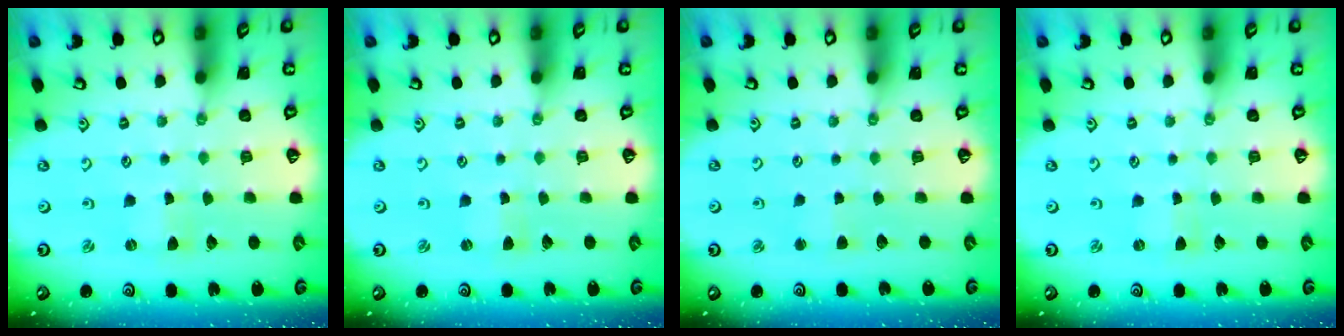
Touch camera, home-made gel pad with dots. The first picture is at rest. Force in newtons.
{"total": 0.0}
{"total": 2.5, "press": 2.5, "slide": 0.3}
{"total": 0.0}